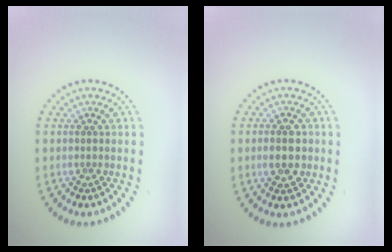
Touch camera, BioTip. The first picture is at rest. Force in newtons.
{"total": 3.1, "press": 3.1, "slide": 0.2}